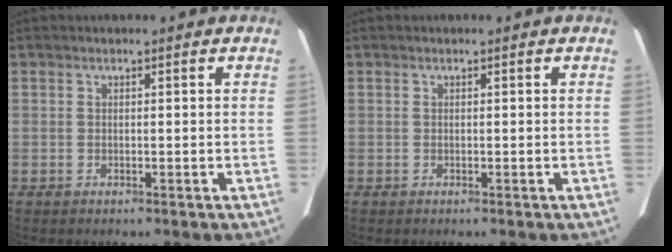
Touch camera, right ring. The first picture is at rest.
{"total": 0.0}